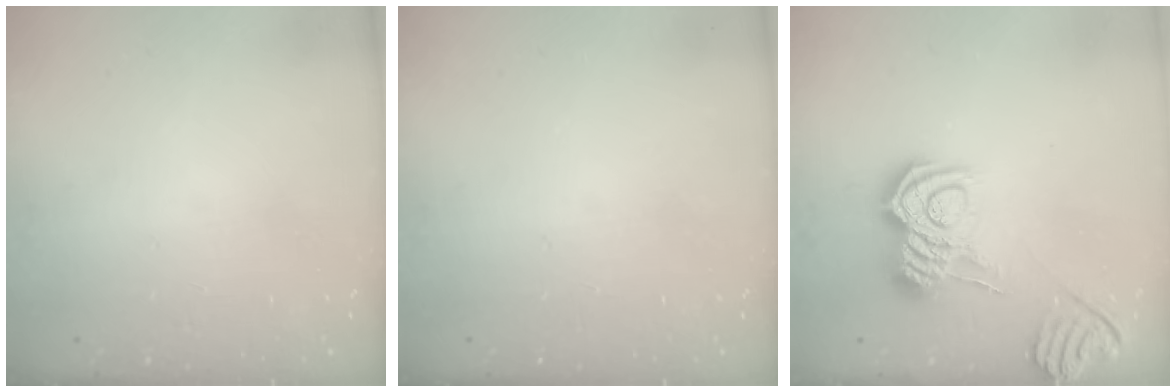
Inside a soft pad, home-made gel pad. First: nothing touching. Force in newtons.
{"total": 0.0}
{"total": 11.4, "press": 11.4, "slide": 0.6}